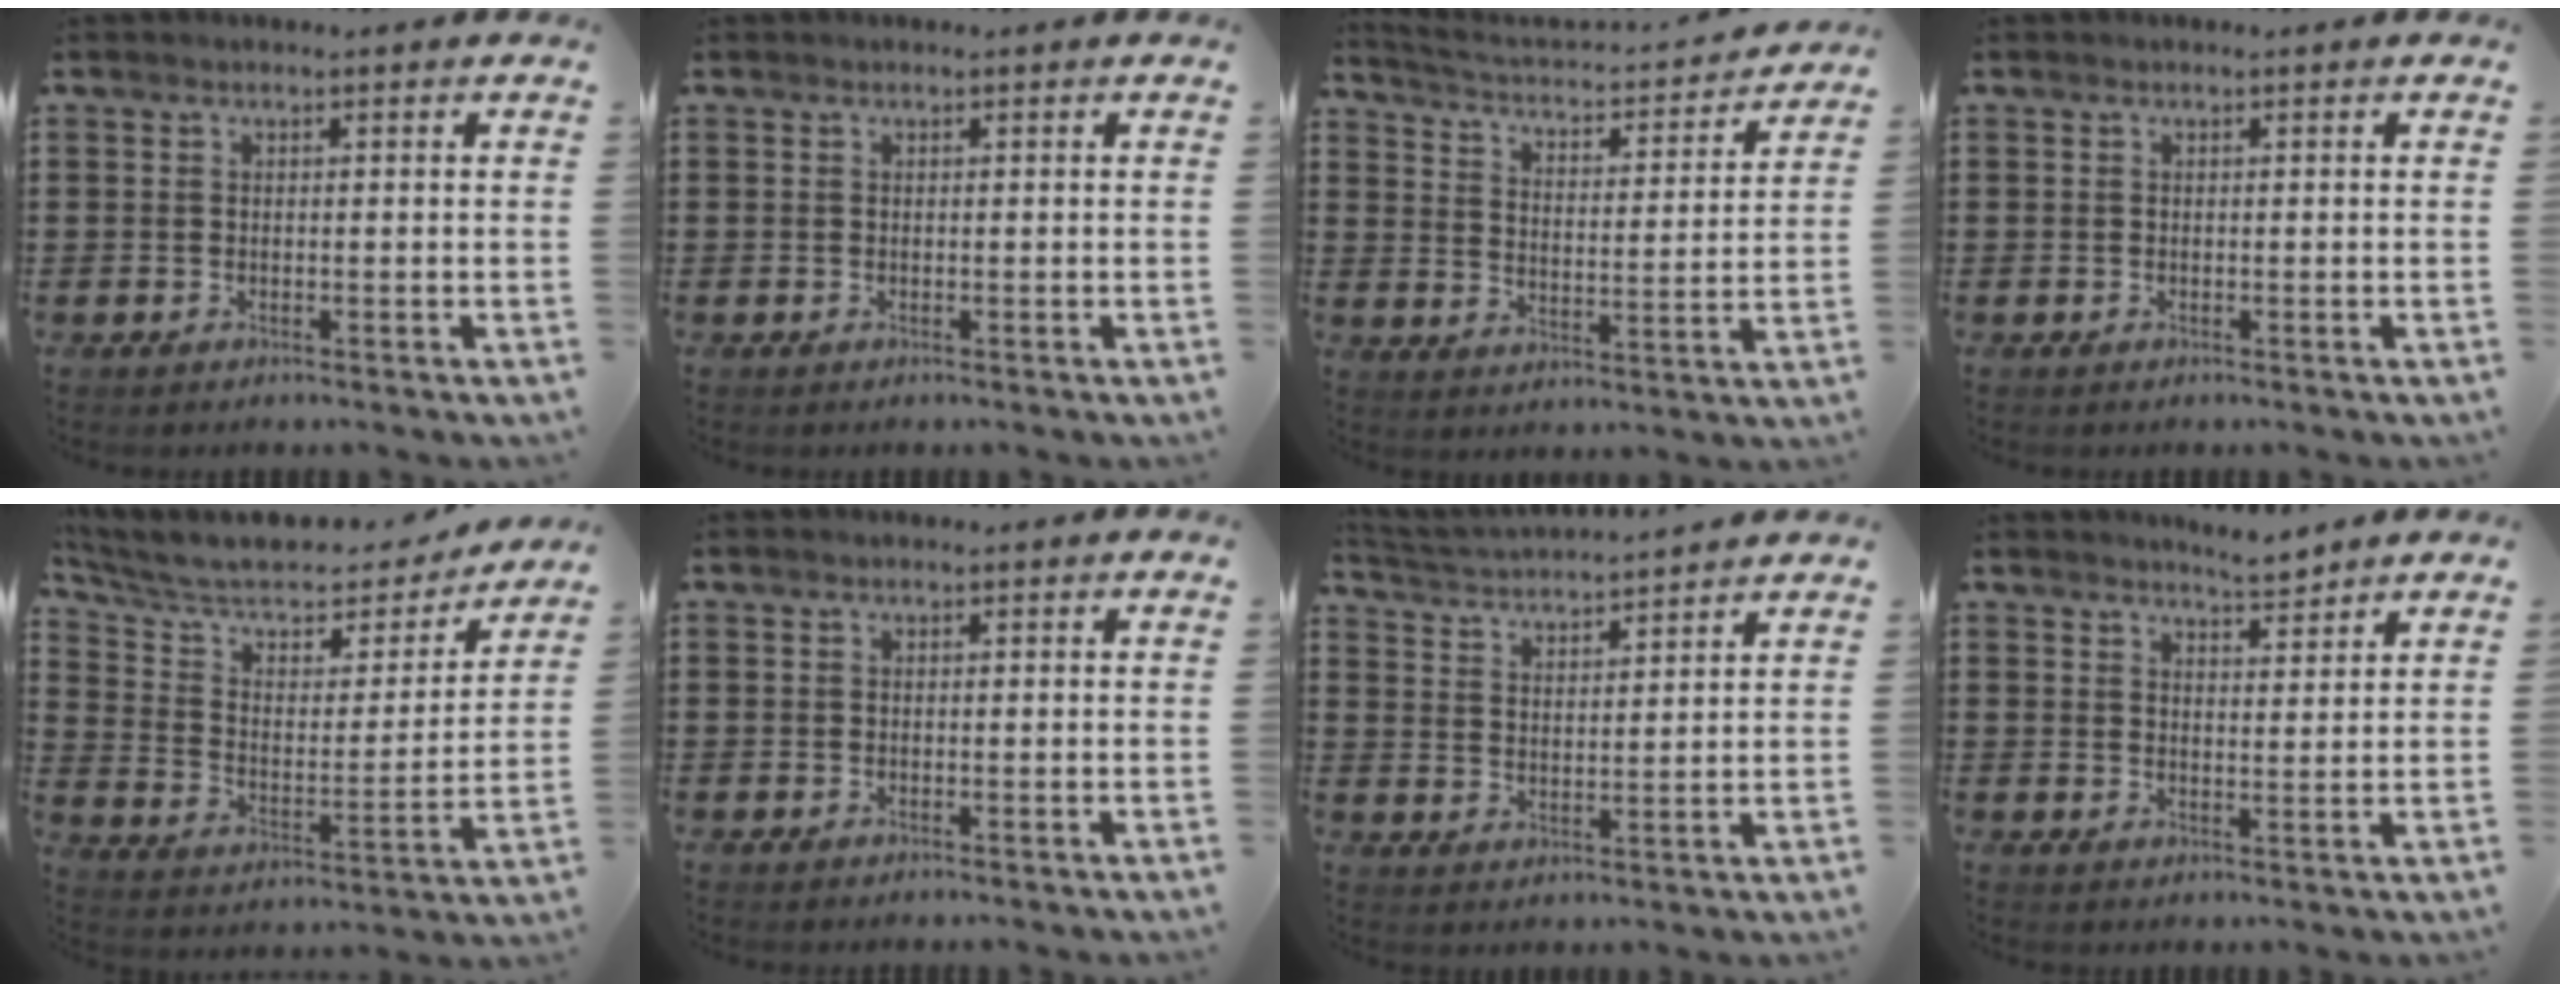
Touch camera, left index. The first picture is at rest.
{"total": 0.0}
{"total": 2.2, "force": [2.2, -0.1, 0.6], "torque": [-0.032, -0.032, 0.025]}
{"total": 0.0}
{"total": 7.9, "force": [6.5, 2.8, 3.5], "torque": [-0.091, -0.046, 0.108]}
{"total": 0.0}
{"total": 3.6, "force": [3.6, -0.5, 0.2], "torque": [-0.024, -0.024, 0.059]}
{"total": 3.5, "force": [3.4, 0.1, 0.7], "torque": [-0.021, -0.008, 0.063]}